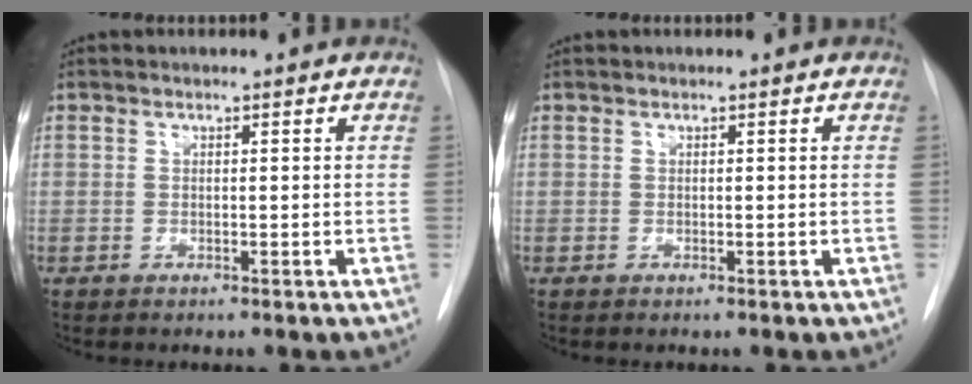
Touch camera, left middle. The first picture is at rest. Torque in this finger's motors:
{"motor_torque": [-0.14, 0.02, 0.02, 0.01]}